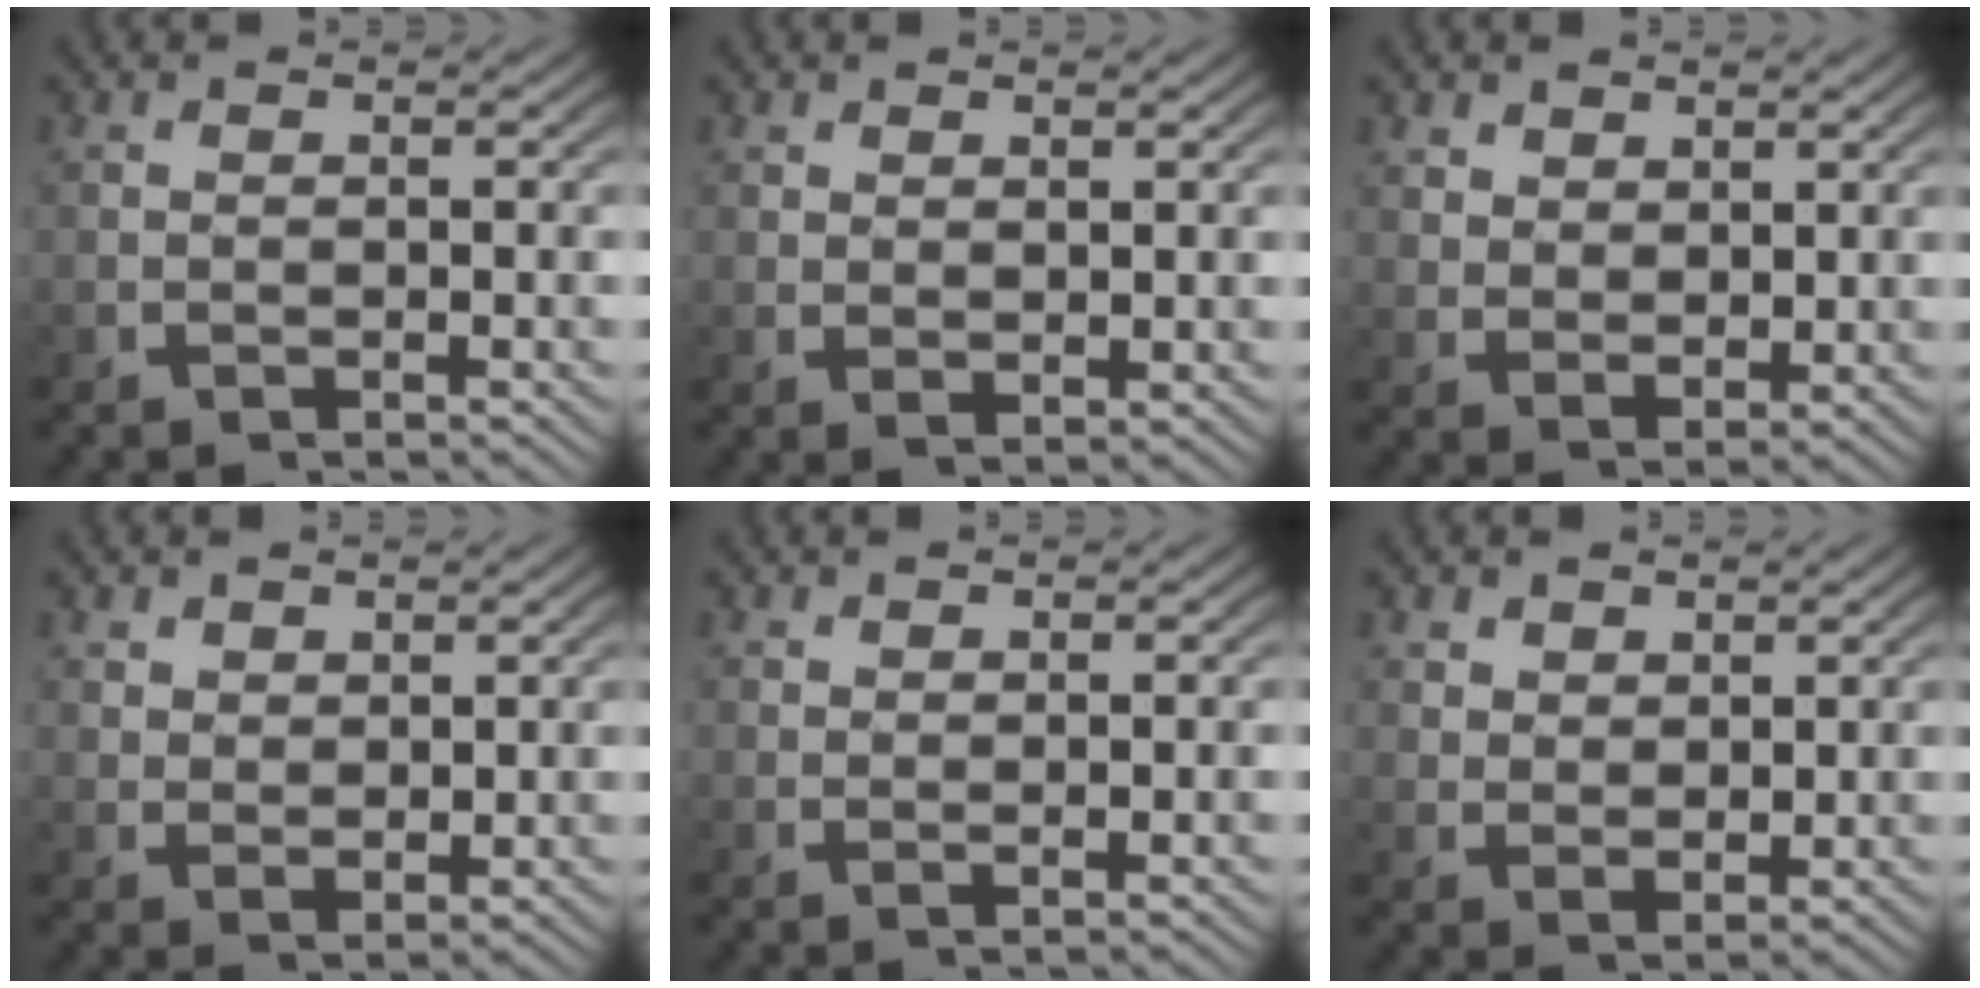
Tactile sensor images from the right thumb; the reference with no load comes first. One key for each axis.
{"total": 1.2, "fx": 1.1, "fy": 0.1, "fz": 0.4, "tx": -0.009, "ty": -0.004, "tz": 0.030}
{"total": 2.5, "fx": 2.0, "fy": 1.1, "fz": 1.1, "tx": -0.016, "ty": -0.009, "tz": 0.048}
{"total": 2.2, "fx": 1.9, "fy": 0.9, "fz": 0.9, "tx": -0.012, "ty": -0.007, "tz": 0.047}
{"total": 1.1, "fx": 1.0, "fy": -0.2, "fz": 0.3, "tx": -0.005, "ty": -0.002, "tz": 0.025}
{"total": 2.6, "fx": 2.1, "fy": 1.1, "fz": 1.1, "tx": -0.016, "ty": -0.008, "tz": 0.049}